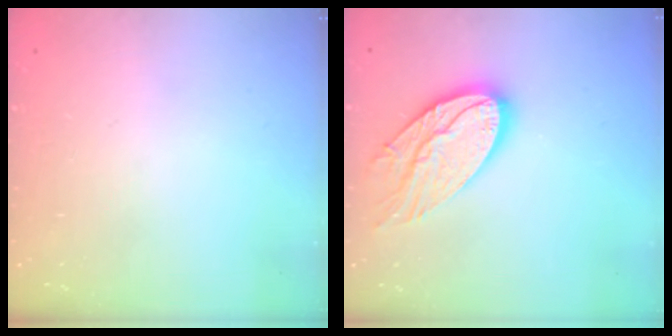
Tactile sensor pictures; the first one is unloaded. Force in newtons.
{"total": 17.1, "press": 17.0, "slide": 1.4}